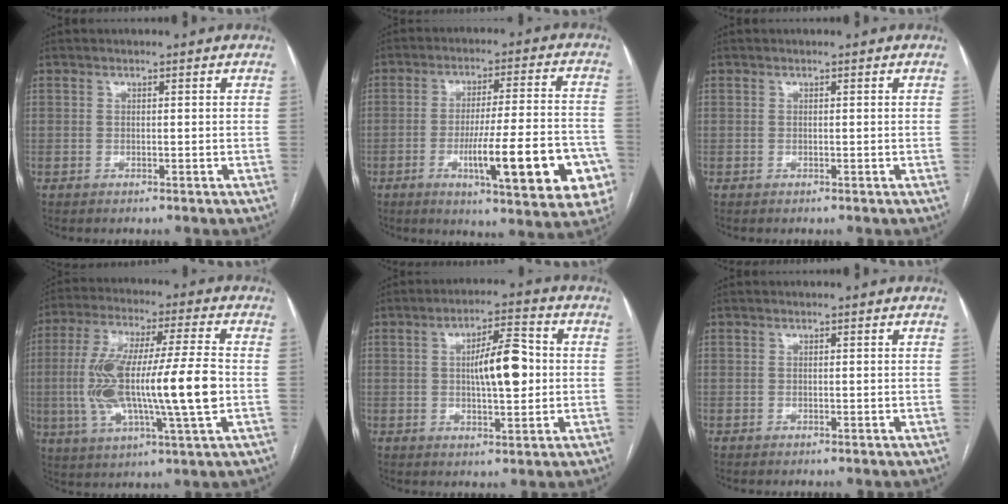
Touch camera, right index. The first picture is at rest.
{"total": 18.3, "force": [-6.2, 2.6, 17.1], "torque": [-0.199, 0.004, -0.076]}
{"total": 0.0}
{"total": 18.6, "force": [-1.7, 2.1, 18.4], "torque": [-0.361, 0.008, -0.030]}
{"total": 8.6, "force": [0.5, 2.3, 8.3], "torque": [-0.138, 0.015, 0.010]}
{"total": 0.0}